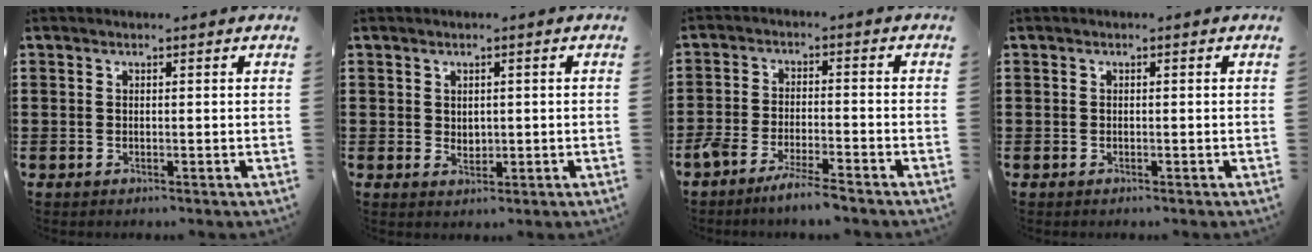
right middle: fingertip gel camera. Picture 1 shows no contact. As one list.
[{"total": 1.5, "force": [0.8, 1.1, 0.6], "torque": [-0.006, 0.002, 0.013]}, {"total": 4.7, "force": [-4.2, 0.0, 2.1], "torque": [-0.049, -0.010, -0.082]}, {"total": 0.0}]